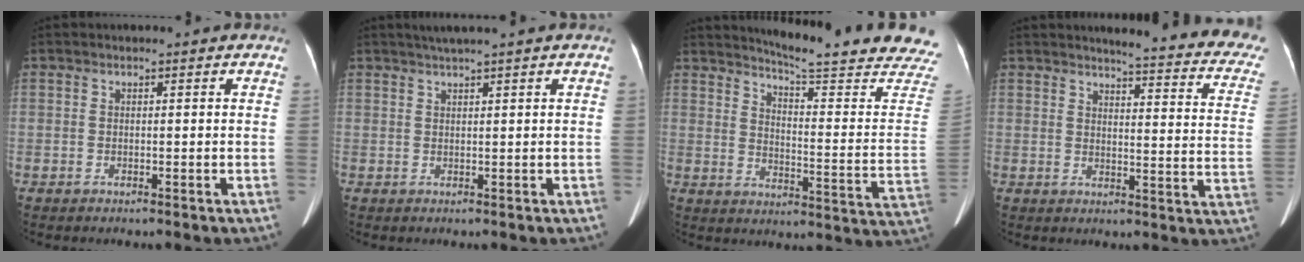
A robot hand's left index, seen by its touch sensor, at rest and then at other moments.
{"total": 2.3, "force": [1.7, -0.6, 1.5], "torque": [-0.027, 0.008, 0.035]}
{"total": 21.7, "force": [20.0, -0.3, 8.5], "torque": [-0.122, -0.106, 0.235]}
{"total": 18.7, "force": [17.0, 1.8, 7.4], "torque": [-0.075, -0.081, 0.170]}